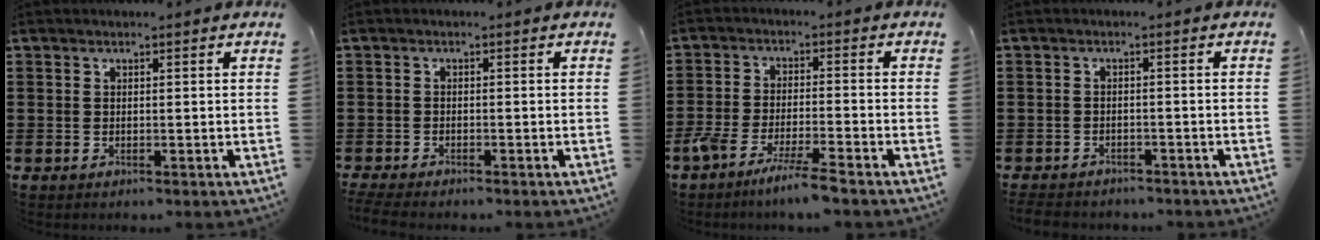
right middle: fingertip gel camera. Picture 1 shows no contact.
{"total": 1.5, "force": [-1.4, 0.1, 0.4], "torque": [-0.016, -0.003, -0.030]}
{"total": 5.7, "force": [-4.8, -0.2, 3.0], "torque": [-0.067, -0.017, -0.092]}
{"total": 2.1, "force": [-2.0, 0.4, 0.0], "torque": [-0.006, -0.002, -0.045]}